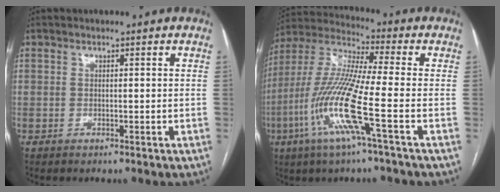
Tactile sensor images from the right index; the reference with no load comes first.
{"total": 14.8, "force": [-5.1, -0.1, 13.9], "torque": [-0.299, -0.012, -0.110]}